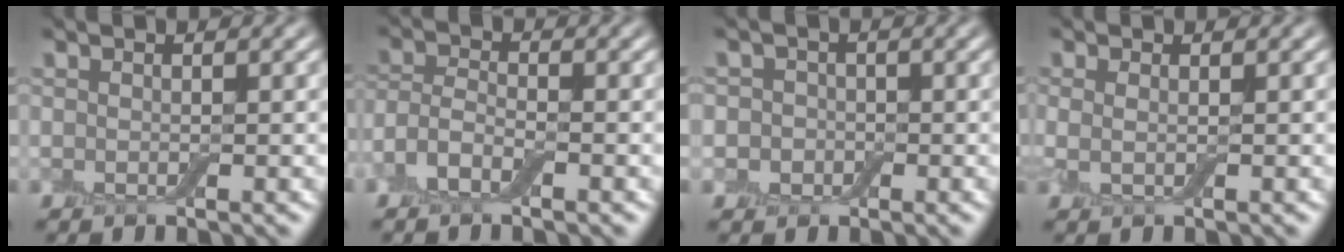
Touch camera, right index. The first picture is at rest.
{"total": 2.7, "force": [-1.7, 1.1, 1.8], "torque": [-0.040, 0.005, -0.044]}
{"total": 2.4, "force": [-0.2, 2.3, 0.9], "torque": [0.005, 0.005, -0.026]}
{"total": 1.1, "force": [0.2, 0.4, 1.0], "torque": [-0.024, -0.003, 0.002]}